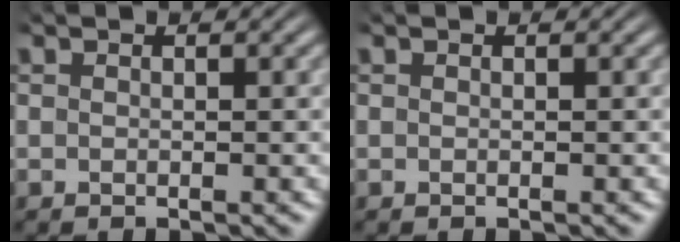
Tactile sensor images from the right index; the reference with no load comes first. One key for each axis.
{"total": 0.0}